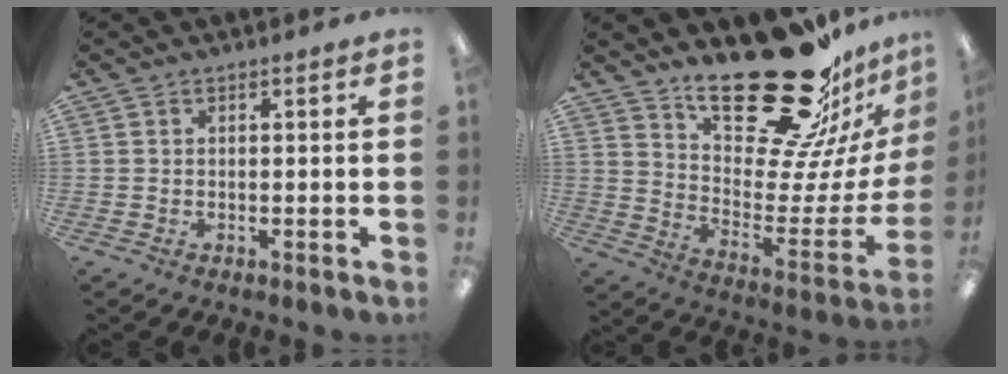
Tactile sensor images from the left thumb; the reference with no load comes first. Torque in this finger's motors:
{"motor_torque": [2.20, 1.40, 1.36, -1.39, 0.09]}